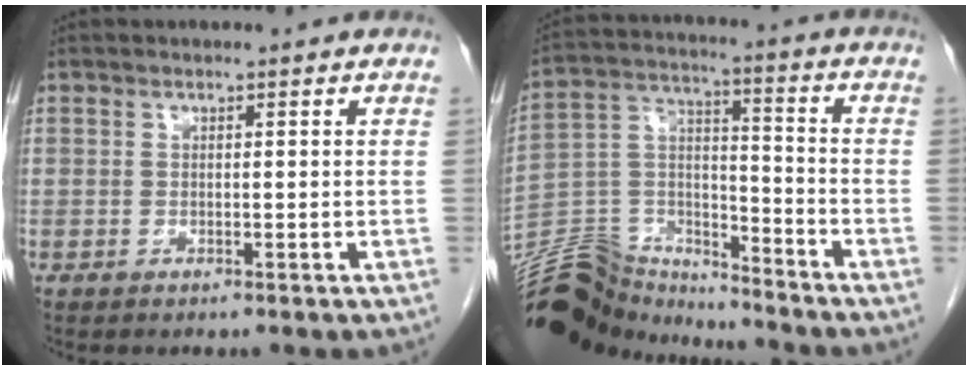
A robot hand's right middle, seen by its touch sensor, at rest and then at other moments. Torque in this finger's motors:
{"motor_torque": [1.00, -1.14, 0.75, 0.20]}